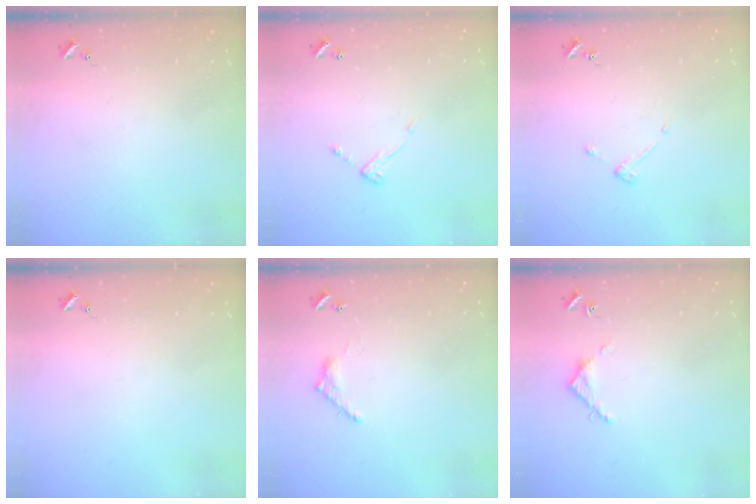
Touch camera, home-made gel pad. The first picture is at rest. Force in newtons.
{"total": 6.4, "press": 6.4, "slide": 0.2}
{"total": 3.1, "press": 3.0, "slide": 0.5}
{"total": 0.0}
{"total": 6.3, "press": 6.3, "slide": 0.4}
{"total": 4.0, "press": 4.0, "slide": 0.5}